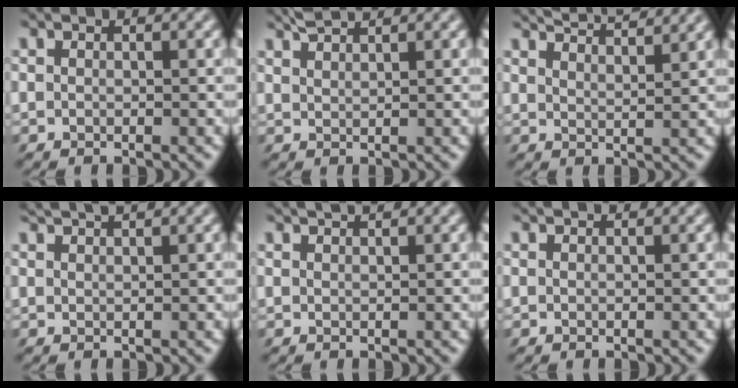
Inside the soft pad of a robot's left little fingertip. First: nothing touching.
{"total": 2.3, "force": [2.2, -0.6, 0.6], "torque": [-0.022, 0.011, 0.044]}
{"total": 6.3, "force": [5.7, 0.6, 2.6], "torque": [-0.052, 0.021, 0.067]}
{"total": 3.0, "force": [2.7, -0.1, 1.2], "torque": [-0.036, 0.019, 0.048]}
{"total": 2.0, "force": [1.9, -0.2, 0.7], "torque": [-0.016, 0.016, 0.030]}
{"total": 0.7, "force": [0.7, -0.2, -0.1], "torque": [0.001, 0.005, 0.016]}